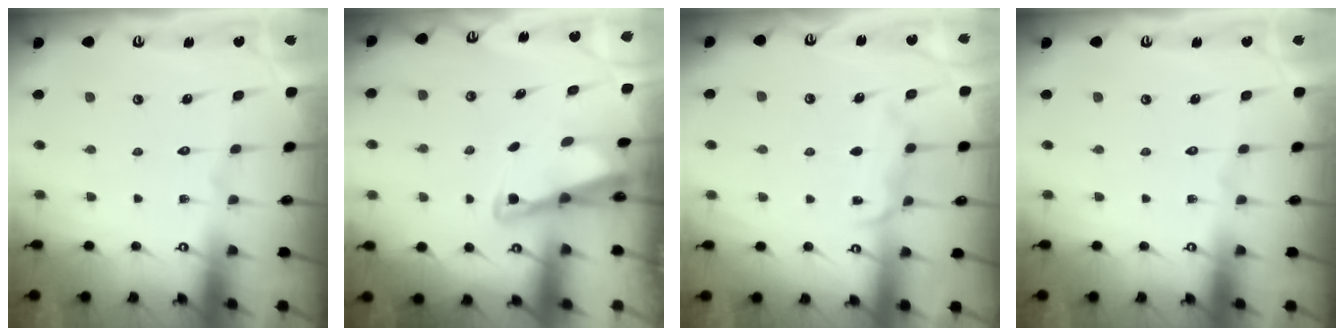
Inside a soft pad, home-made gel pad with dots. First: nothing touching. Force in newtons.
{"total": 2.5, "press": 2.5, "slide": 0.2}
{"total": 7.7, "press": 7.7, "slide": 0.9}
{"total": 0.0}